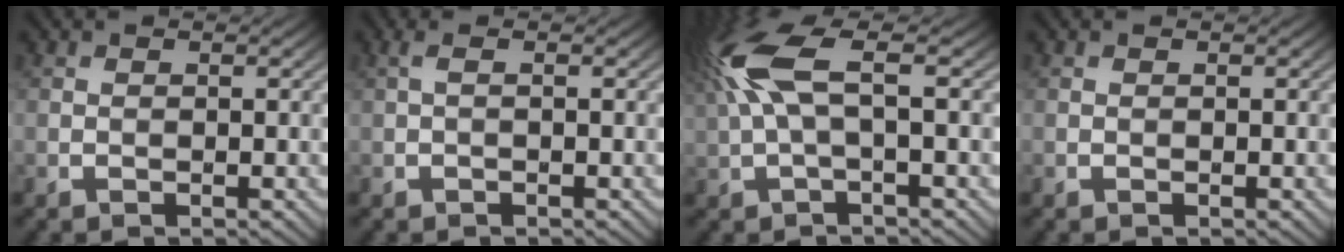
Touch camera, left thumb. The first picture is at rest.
{"total": 1.1, "force": [0.0, 0.1, 1.0], "torque": [-0.023, 0.004, -0.001]}
{"total": 9.1, "force": [2.0, 2.7, 8.5], "torque": [-0.209, 0.026, 0.033]}
{"total": 0.0}